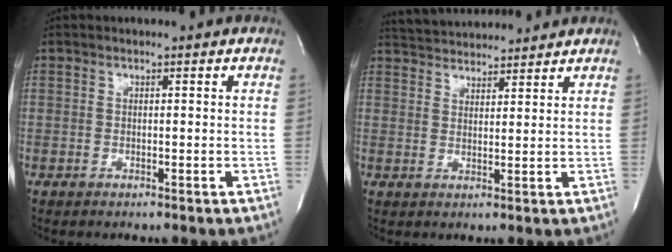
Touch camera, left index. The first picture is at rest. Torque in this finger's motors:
{"motor_torque": [0.06, -0.36, 0.23, 0.08]}